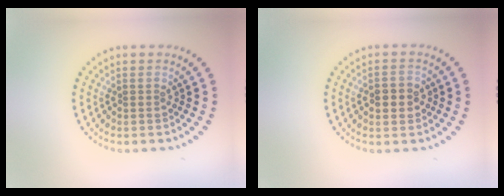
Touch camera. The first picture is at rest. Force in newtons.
{"total": 2.3, "press": 2.3, "slide": 0.2}